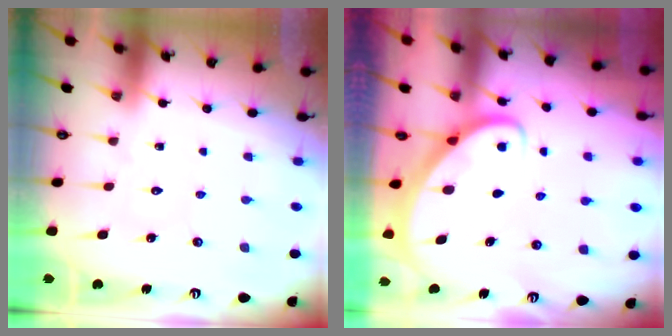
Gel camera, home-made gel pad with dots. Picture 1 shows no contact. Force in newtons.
{"total": 2.7, "press": 2.7, "slide": 0.2}